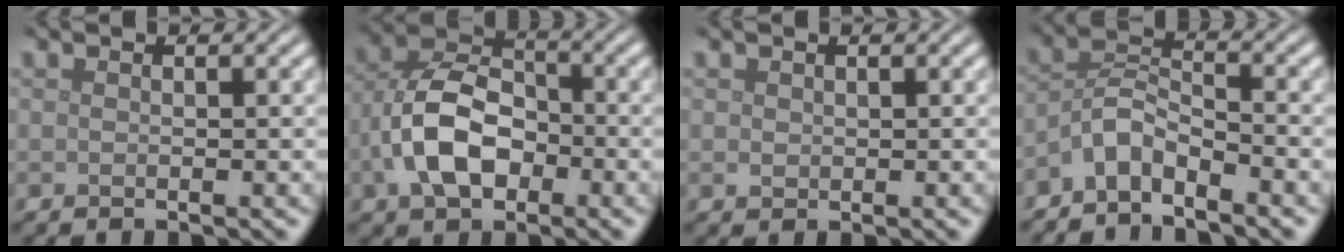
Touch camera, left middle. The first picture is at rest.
{"total": 7.4, "force": [-2.0, 4.8, 5.3], "torque": [-0.106, 0.010, -0.042]}
{"total": 0.7, "force": [0.2, 0.7, 0.3], "torque": [-0.004, -0.002, 0.002]}
{"total": 3.4, "force": [-2.7, 1.1, 1.8], "torque": [-0.033, 0.010, -0.064]}